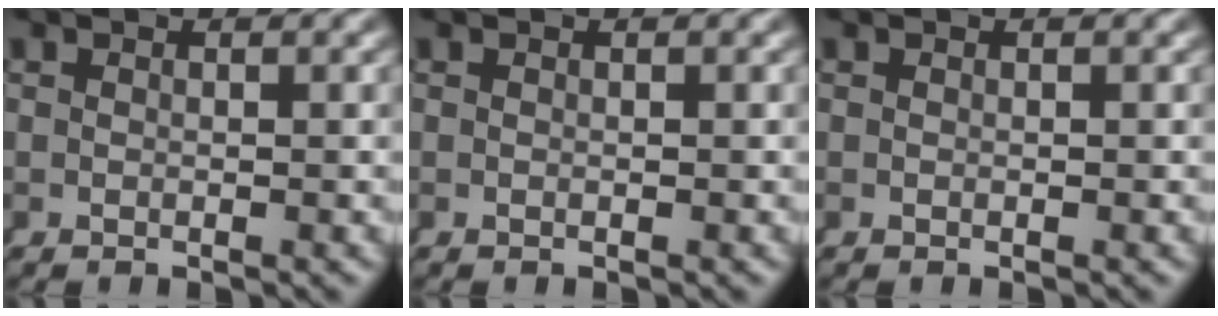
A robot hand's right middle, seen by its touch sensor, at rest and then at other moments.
{"total": 0.0}
{"total": 0.0}